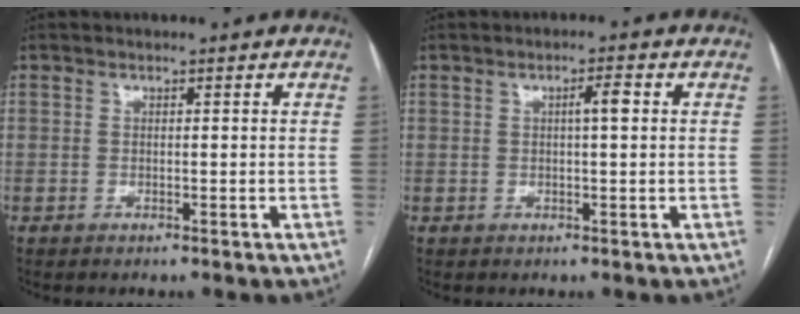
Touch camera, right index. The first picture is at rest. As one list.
[{"total": 2.4, "force": [0.4, 0.2, 2.3], "torque": [-0.037, 0.004, 0.006]}]